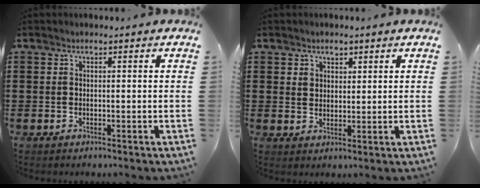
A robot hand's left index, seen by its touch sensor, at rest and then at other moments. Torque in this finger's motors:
{"motor_torque": [0.44, -0.47, 0.19, 0.03]}